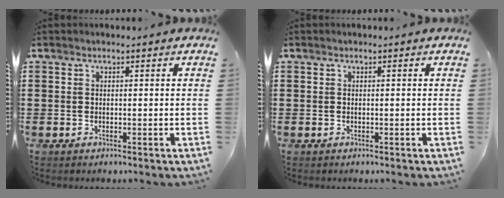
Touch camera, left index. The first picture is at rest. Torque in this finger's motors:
{"motor_torque": [0.00, 0.00, 0.00, 0.00]}